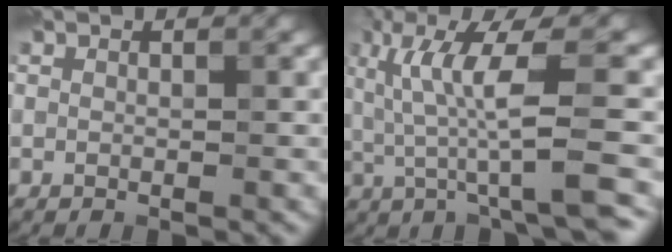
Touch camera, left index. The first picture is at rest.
{"total": 8.2, "force": [0.8, 1.3, 8.1], "torque": [-0.130, 0.012, 0.015]}